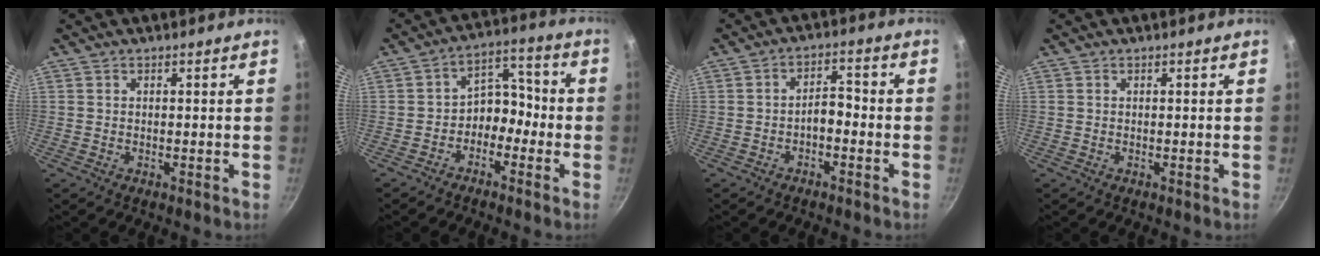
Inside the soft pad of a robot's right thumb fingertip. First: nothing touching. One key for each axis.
{"total": 7.7, "fx": -2.7, "fy": 5.6, "fz": 4.6, "tx": -0.036, "ty": 0.047, "tz": -0.059}
{"total": 4.2, "fx": -1.4, "fy": 2.3, "fz": 3.2, "tx": -0.039, "ty": 0.028, "tz": -0.030}
{"total": 0.0}